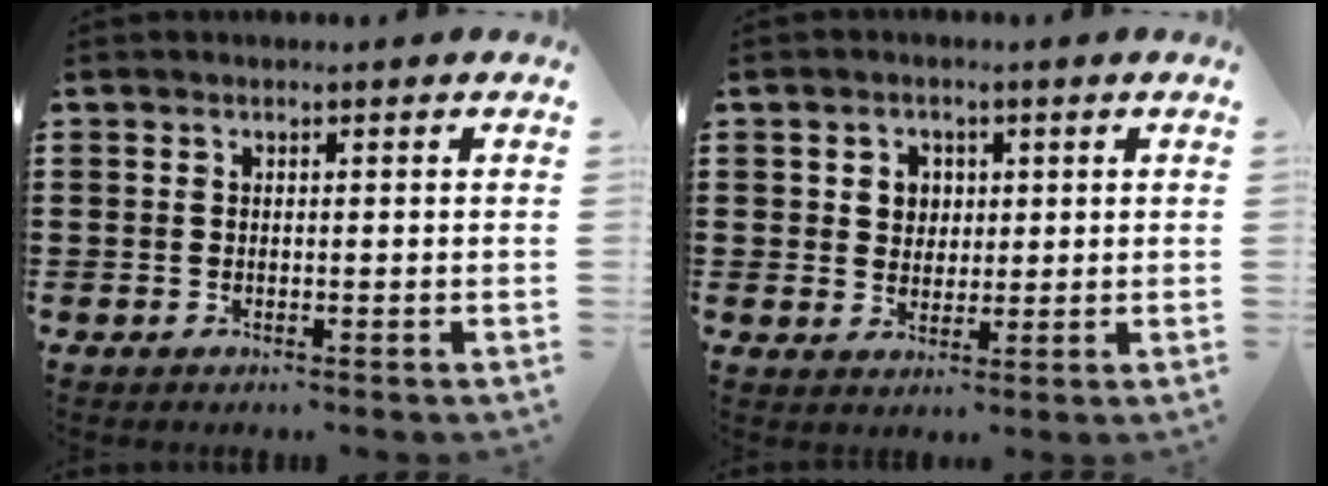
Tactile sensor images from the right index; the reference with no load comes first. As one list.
[{"total": 3.1, "force": [0.9, 2.8, 0.8], "torque": [-0.029, 0.011, 0.013]}]